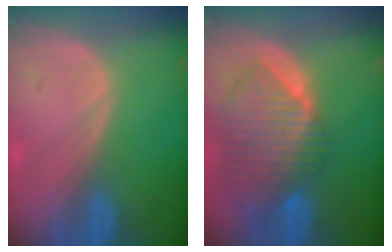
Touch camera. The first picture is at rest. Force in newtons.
{"total": 10.3, "press": 8.9, "slide": 5.1}